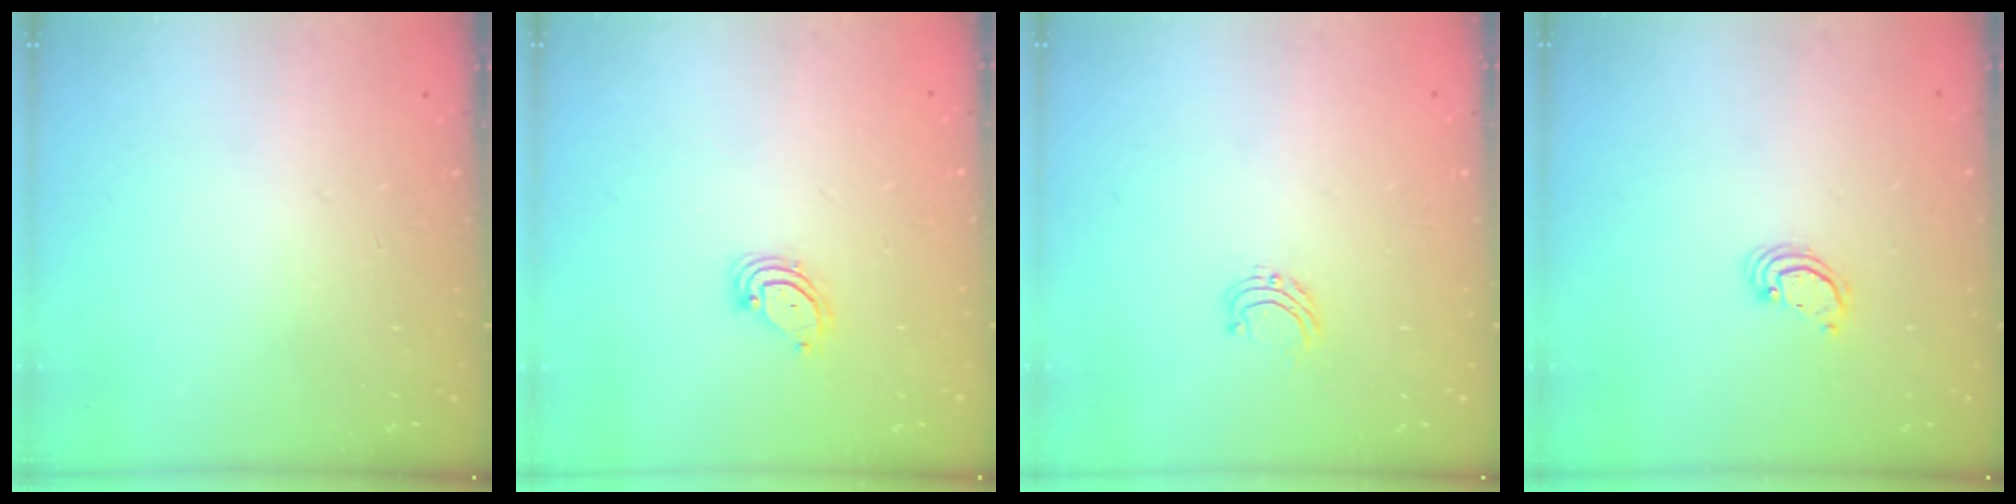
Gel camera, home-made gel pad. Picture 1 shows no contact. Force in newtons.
{"total": 3.8, "press": 3.8, "slide": 0.2}
{"total": 4.6, "press": 4.6, "slide": 0.4}
{"total": 2.2, "press": 2.2, "slide": 0.2}